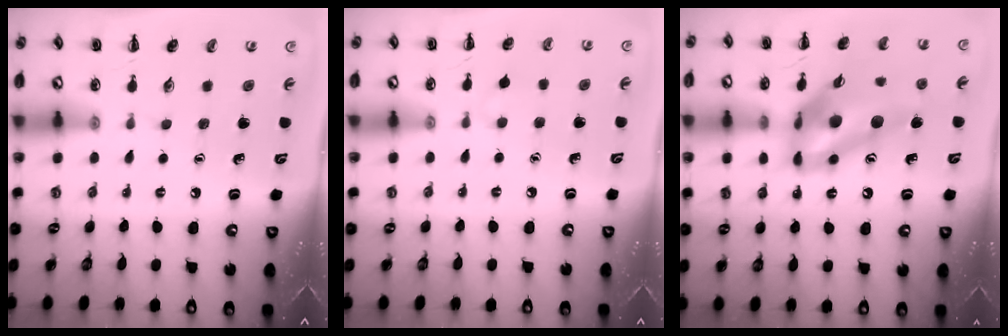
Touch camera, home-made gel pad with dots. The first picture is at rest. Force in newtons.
{"total": 2.8, "press": 2.6, "slide": 1.1}
{"total": 15.1, "press": 14.2, "slide": 5.0}